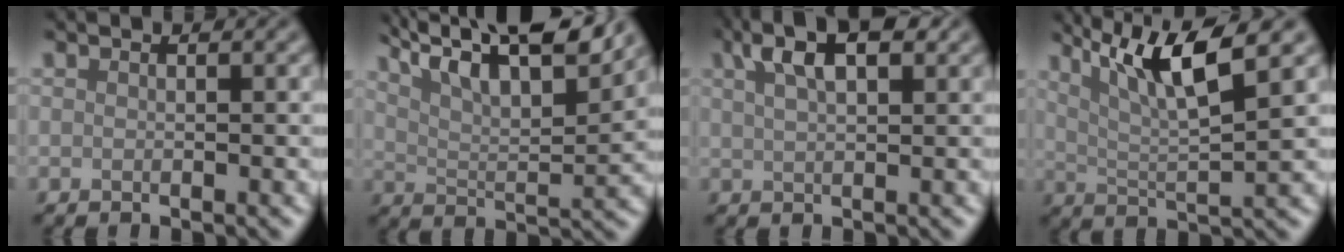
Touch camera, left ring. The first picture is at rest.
{"total": 14.4, "force": [9.9, 4.2, 9.5], "torque": [-0.145, 0.032, 0.121]}
{"total": 5.6, "force": [3.1, 2.1, 4.2], "torque": [-0.075, 0.016, 0.050]}
{"total": 6.9, "force": [3.4, 1.4, 5.8], "torque": [-0.103, 0.007, 0.065]}